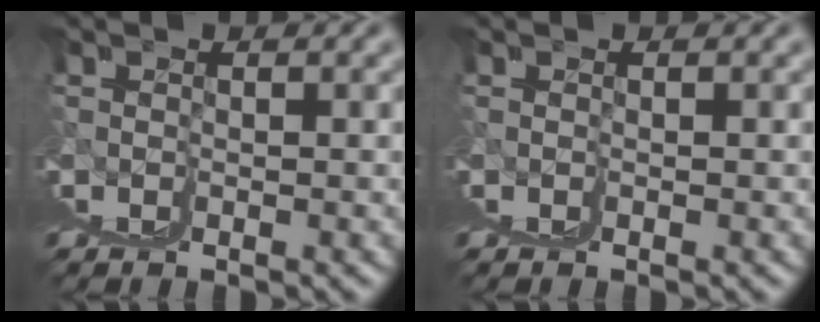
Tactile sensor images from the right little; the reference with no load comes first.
{"total": 0.0}